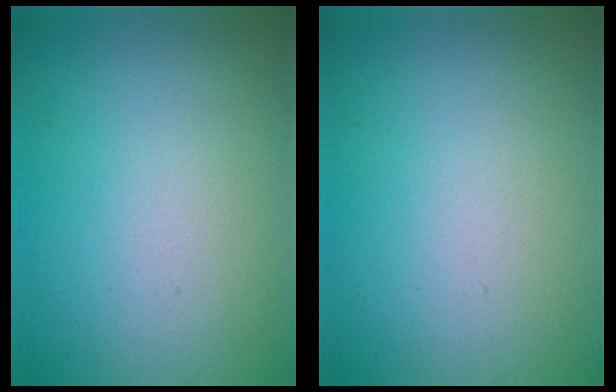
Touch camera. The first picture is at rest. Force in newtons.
{"total": 0.0}